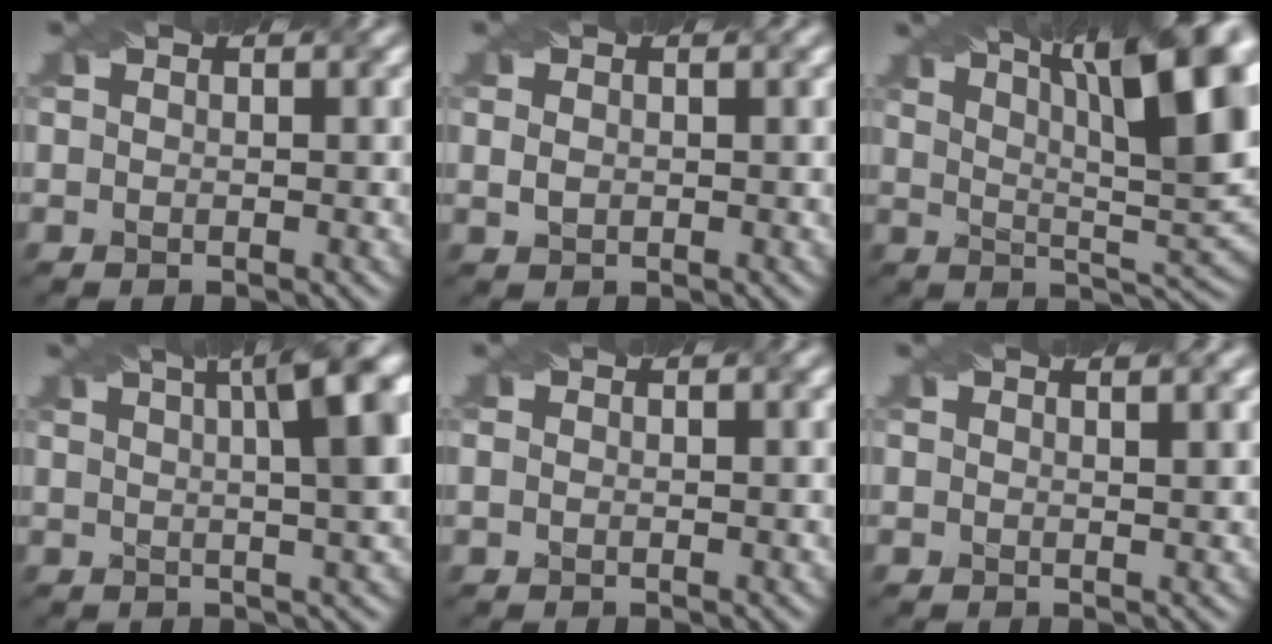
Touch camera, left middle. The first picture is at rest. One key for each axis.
{"total": 1.3, "fx": 0.2, "fy": 1.0, "fz": 0.9, "tx": -0.021, "ty": 0.000, "tz": 0.006}
{"total": 14.0, "fx": 6.4, "fy": 3.9, "fz": 11.8, "tx": -0.156, "ty": 0.017, "tz": 0.099}
{"total": 11.4, "fx": 3.7, "fy": 4.1, "fz": 10.0, "tx": -0.078, "ty": 0.055, "tz": 0.026}
{"total": 1.1, "fx": 0.1, "fy": 0.7, "fz": 0.8, "tx": -0.016, "ty": -0.001, "tz": 0.006}
{"total": 2.0, "fx": 1.2, "fy": 0.6, "fz": 1.5, "tx": -0.011, "ty": 0.005, "tz": 0.002}